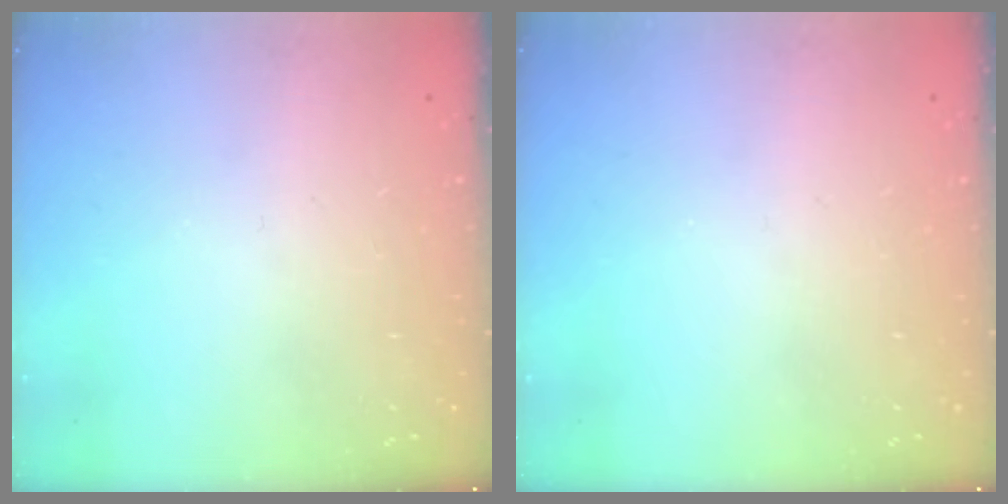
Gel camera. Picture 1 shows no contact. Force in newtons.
{"total": 0.0}